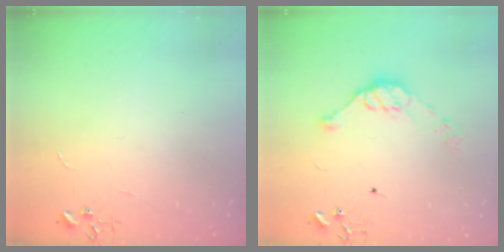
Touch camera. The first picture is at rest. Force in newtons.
{"total": 9.6, "press": 9.6, "slide": 0.8}